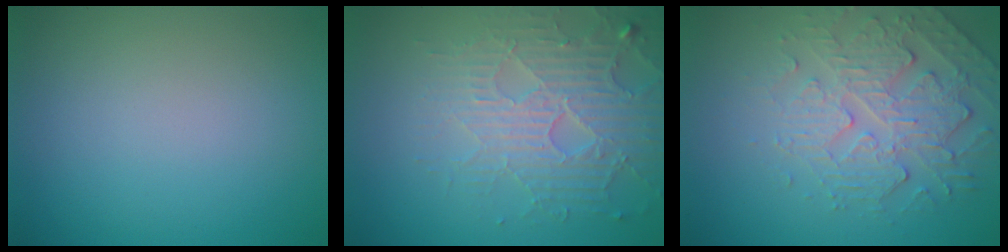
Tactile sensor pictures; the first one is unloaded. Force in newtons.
{"total": 4.2, "press": 4.2, "slide": 0.7}
{"total": 4.9, "press": 3.7, "slide": 3.1}